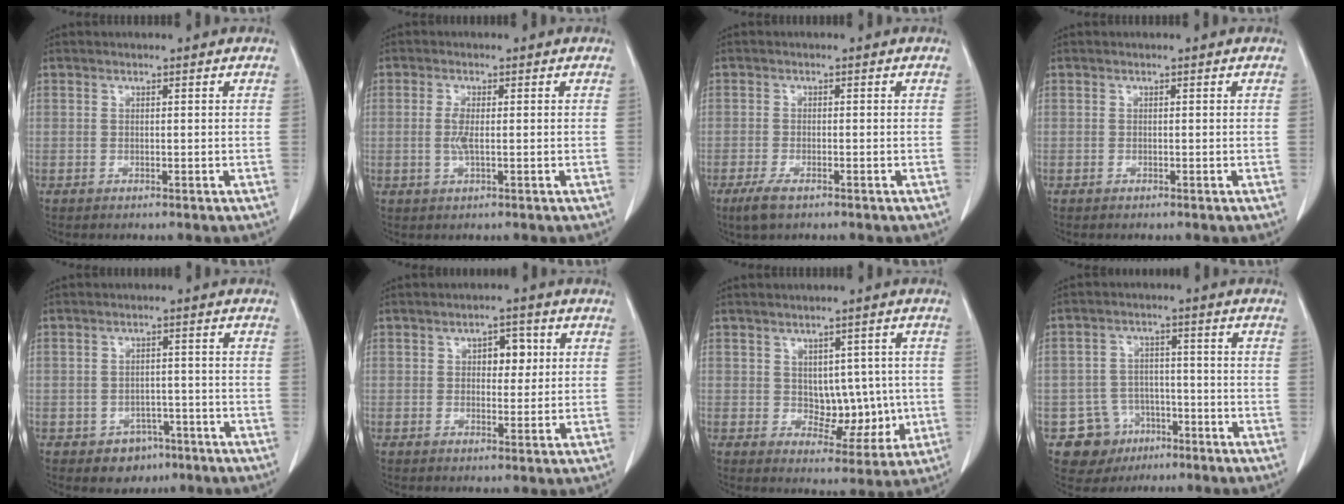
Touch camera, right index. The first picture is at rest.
{"total": 2.5, "force": [-0.1, 0.6, 2.4], "torque": [-0.055, -0.002, -0.002]}
{"total": 3.2, "force": [-2.2, 0.9, 2.2], "torque": [-0.052, -0.006, -0.038]}
{"total": 0.0}
{"total": 4.5, "force": [-2.7, 3.4, 1.4], "torque": [-0.011, 0.010, -0.029]}
{"total": 3.9, "force": [1.0, 2.2, 3.1], "torque": [-0.040, 0.008, 0.015]}
{"total": 6.7, "force": [0.2, 4.4, 5.0], "torque": [-0.054, 0.006, 0.020]}
{"total": 7.3, "force": [-3.7, 6.3, 0.5], "torque": [-0.002, 0.013, -0.050]}